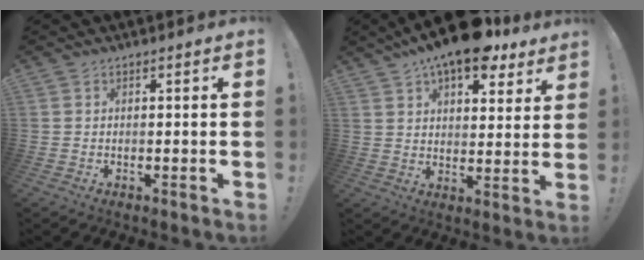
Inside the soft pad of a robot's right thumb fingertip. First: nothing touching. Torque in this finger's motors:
{"motor_torque": [-0.68, 2.35, 0.56, 0.55, 0.16]}